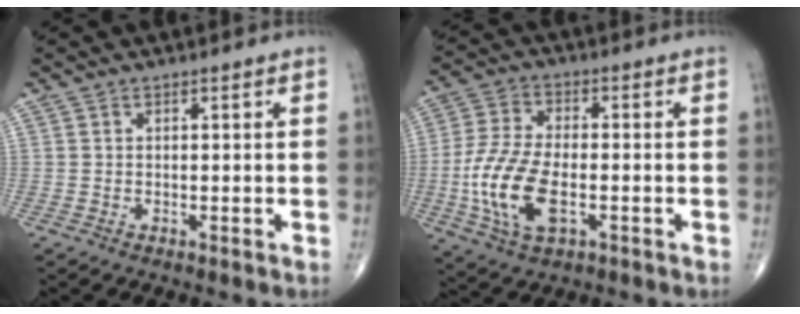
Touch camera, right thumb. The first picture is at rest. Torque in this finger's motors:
{"motor_torque": [0.20, 1.02, 1.01, 0.52, 0.18]}